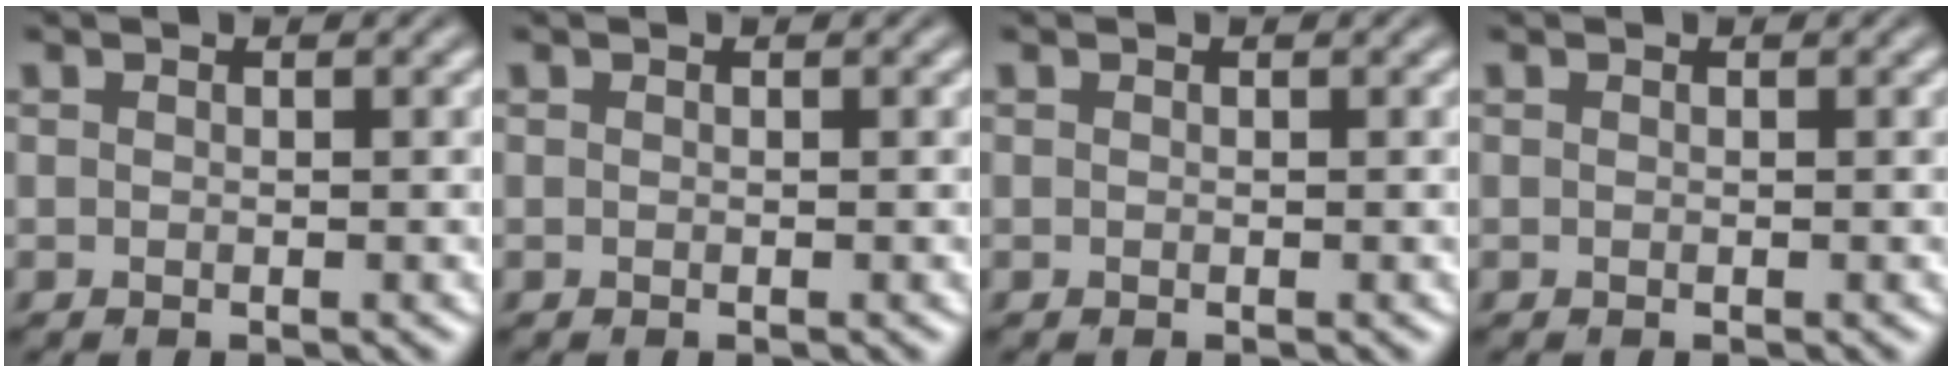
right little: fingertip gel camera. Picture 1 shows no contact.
{"total": 0.0}
{"total": 0.0}
{"total": 0.0}